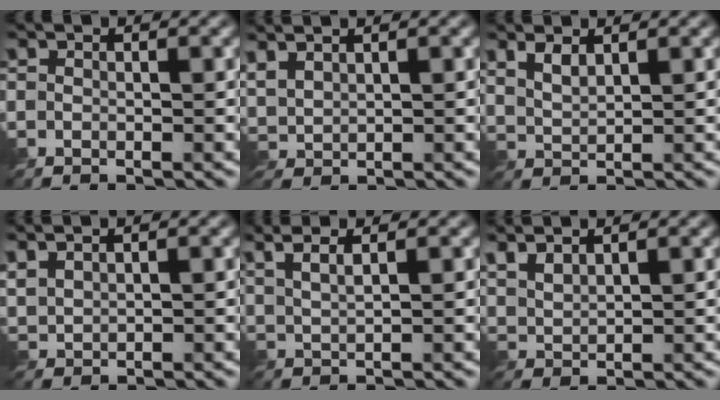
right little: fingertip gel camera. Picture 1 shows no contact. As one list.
[{"total": 2.9, "force": [2.2, 1.0, 1.6], "torque": [-0.045, 0.011, 0.050]}, {"total": 1.9, "force": [1.4, 0.6, 1.2], "torque": [-0.028, -0.006, 0.032]}, {"total": 2.4, "force": [1.9, 0.9, 1.2], "torque": [-0.036, 0.010, 0.045]}, {"total": 4.2, "force": [2.6, 1.4, 2.9], "torque": [-0.039, 0.013, 0.030]}, {"total": 3.5, "force": [2.8, 1.0, 1.8], "torque": [-0.042, 0.009, 0.051]}]